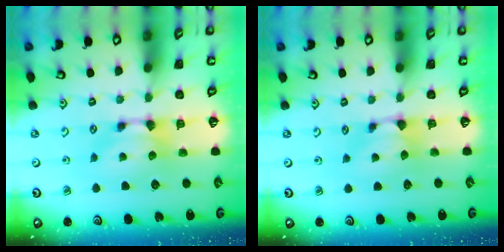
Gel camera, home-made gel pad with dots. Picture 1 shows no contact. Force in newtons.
{"total": 0.8, "press": 0.5, "slide": 0.6}